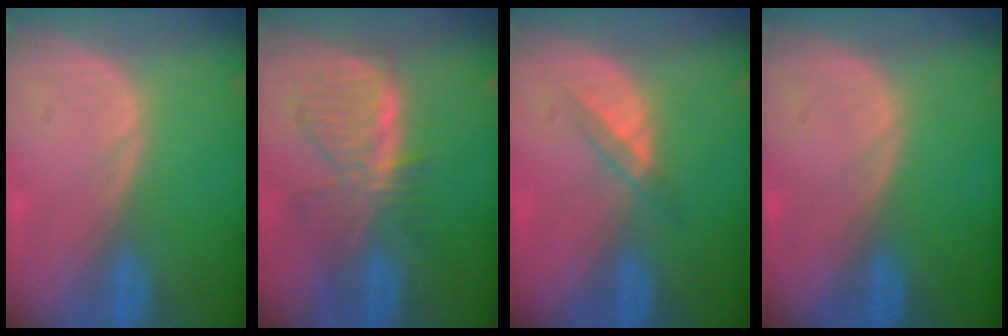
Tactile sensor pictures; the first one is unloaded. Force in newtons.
{"total": 7.4, "press": 6.7, "slide": 3.0}
{"total": 2.4, "press": 2.2, "slide": 1.1}
{"total": 0.0}